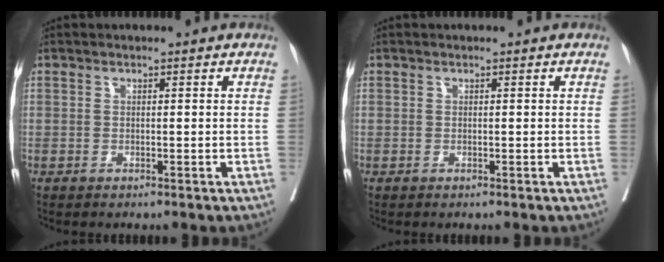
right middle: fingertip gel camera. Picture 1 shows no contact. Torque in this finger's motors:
{"motor_torque": [0.00, 0.00, 0.00, 0.00]}